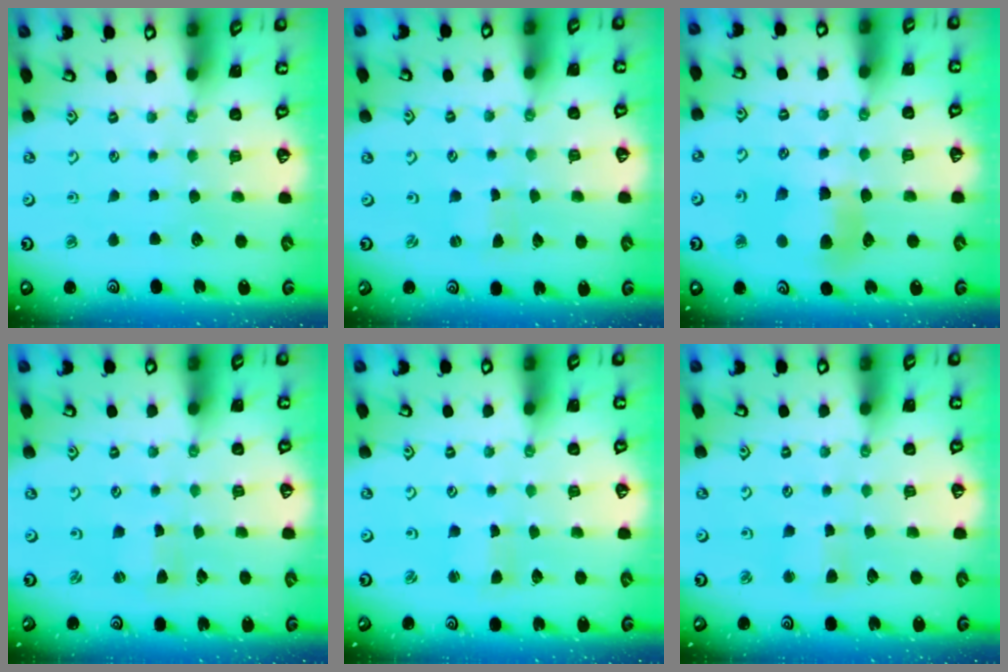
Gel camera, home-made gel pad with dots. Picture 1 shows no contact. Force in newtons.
{"total": 0.0}
{"total": 6.9, "press": 6.9, "slide": 0.9}
{"total": 1.5, "press": 1.4, "slide": 0.2}
{"total": 1.2, "press": 1.2, "slide": 0.2}
{"total": 2.8, "press": 2.8, "slide": 0.2}